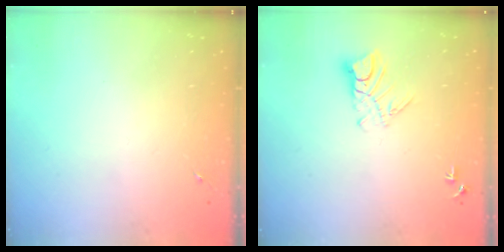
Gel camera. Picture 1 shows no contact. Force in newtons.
{"total": 7.6, "press": 7.5, "slide": 0.7}